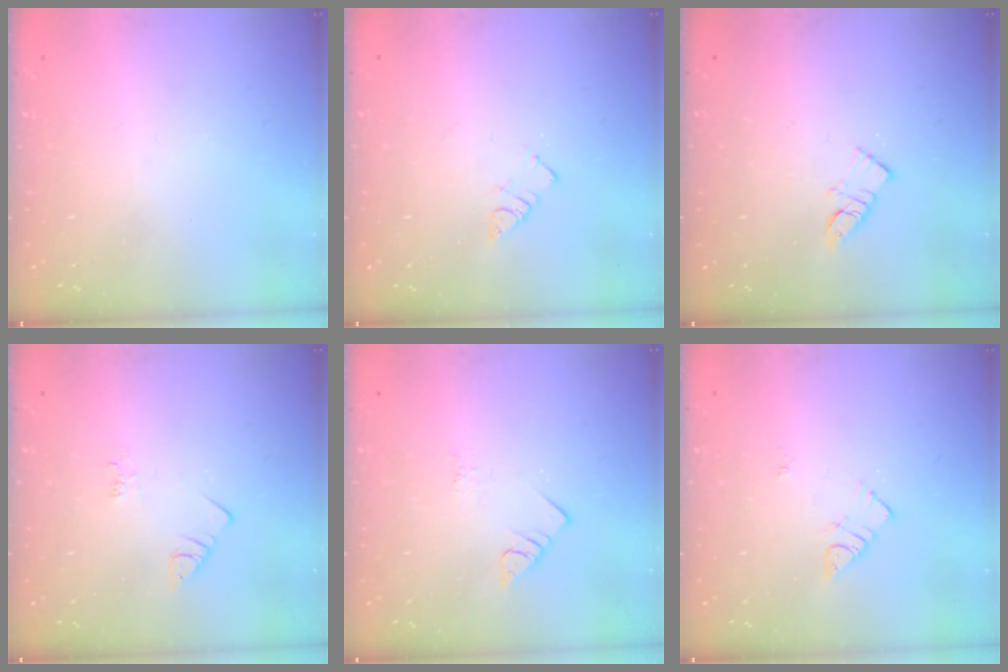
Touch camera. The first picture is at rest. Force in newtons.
{"total": 3.2, "press": 3.2, "slide": 0.4}
{"total": 5.7, "press": 5.7, "slide": 0.2}
{"total": 1.4, "press": 1.4, "slide": 0.3}
{"total": 2.8, "press": 2.8, "slide": 0.4}
{"total": 4.1, "press": 4.0, "slide": 0.7}